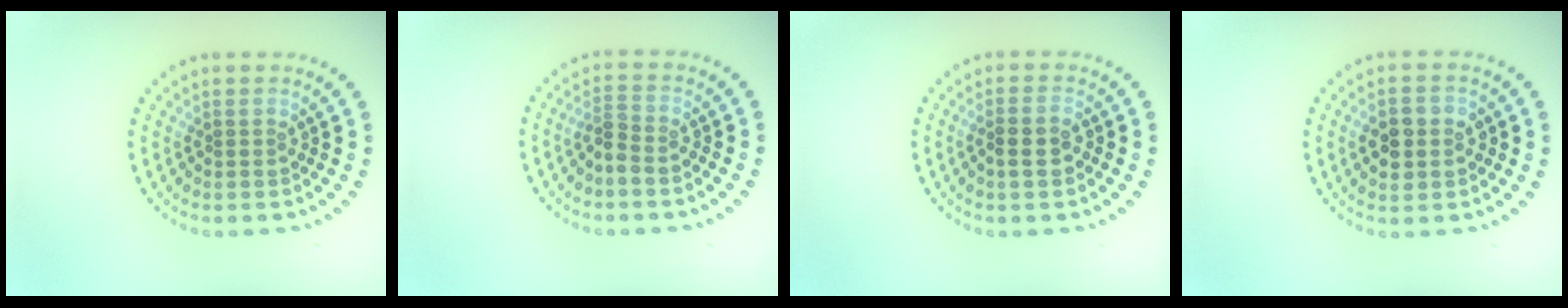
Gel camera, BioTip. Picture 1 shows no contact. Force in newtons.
{"total": 1.5, "press": 1.2, "slide": 1.0}
{"total": 1.9, "press": 1.7, "slide": 0.7}
{"total": 3.0, "press": 3.0, "slide": 0.2}